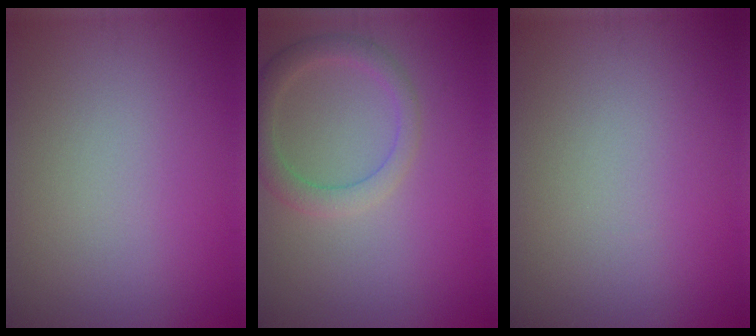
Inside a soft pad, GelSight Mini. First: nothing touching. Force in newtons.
{"total": 3.0, "press": 2.9, "slide": 0.3}
{"total": 0.0}